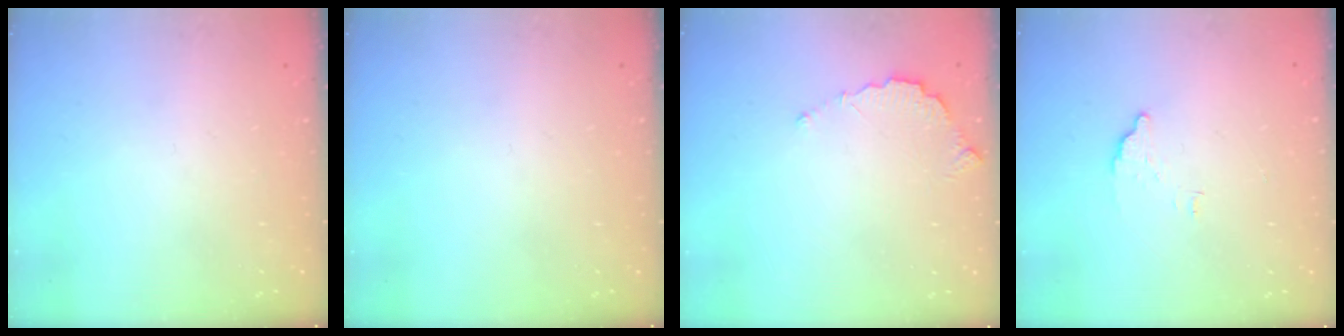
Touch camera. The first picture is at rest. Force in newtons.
{"total": 0.0}
{"total": 5.7, "press": 5.7, "slide": 0.2}
{"total": 3.9, "press": 3.8, "slide": 0.3}